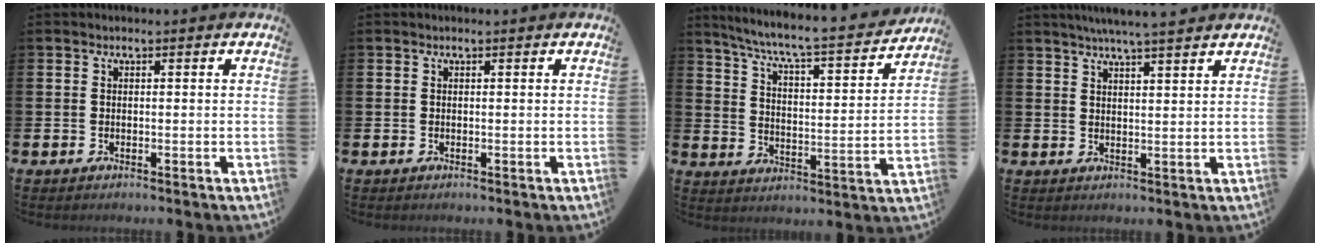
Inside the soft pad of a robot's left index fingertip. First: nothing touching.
{"total": 0.0}
{"total": 7.0, "force": [6.3, 0.3, 3.0], "torque": [-0.085, -0.052, 0.100]}
{"total": 4.8, "force": [4.5, -0.5, 1.6], "torque": [-0.039, -0.013, 0.080]}